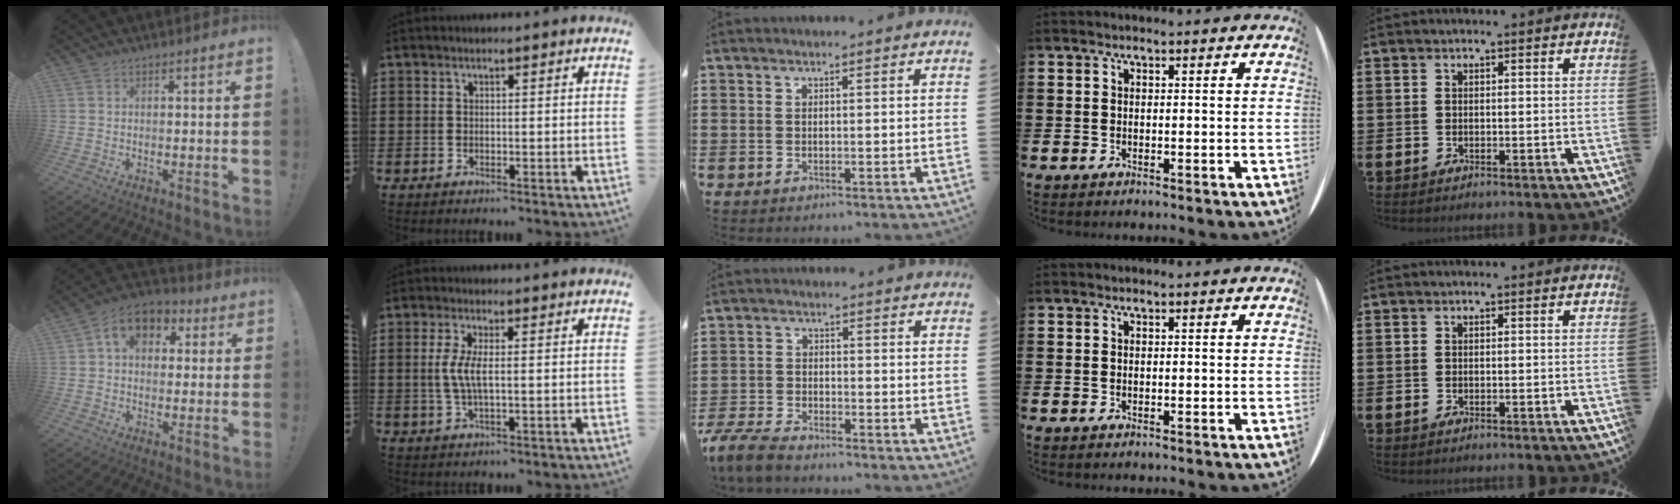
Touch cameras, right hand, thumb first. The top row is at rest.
{"thumb": {"total": 9.3, "force": [2.9, 6.8, 5.6], "torque": [-0.087, 0.004, 0.057]}, "index": {"total": 4.4, "force": [-0.2, 1.1, 4.3], "torque": [-0.106, -0.009, -0.015]}, "middle": {"total": 5.5, "force": [-4.9, 1.3, 1.9], "torque": [-0.062, -0.003, -0.105]}}